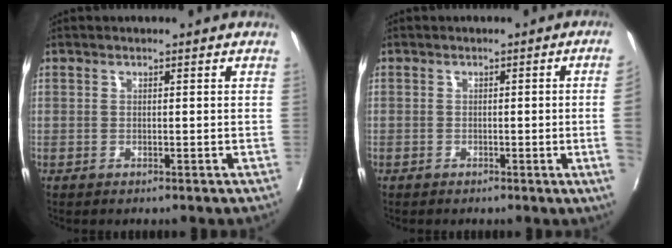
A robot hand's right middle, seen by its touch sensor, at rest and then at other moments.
{"total": 4.6, "force": [-0.7, -1.6, 4.2], "torque": [-0.044, -0.009, -0.008]}